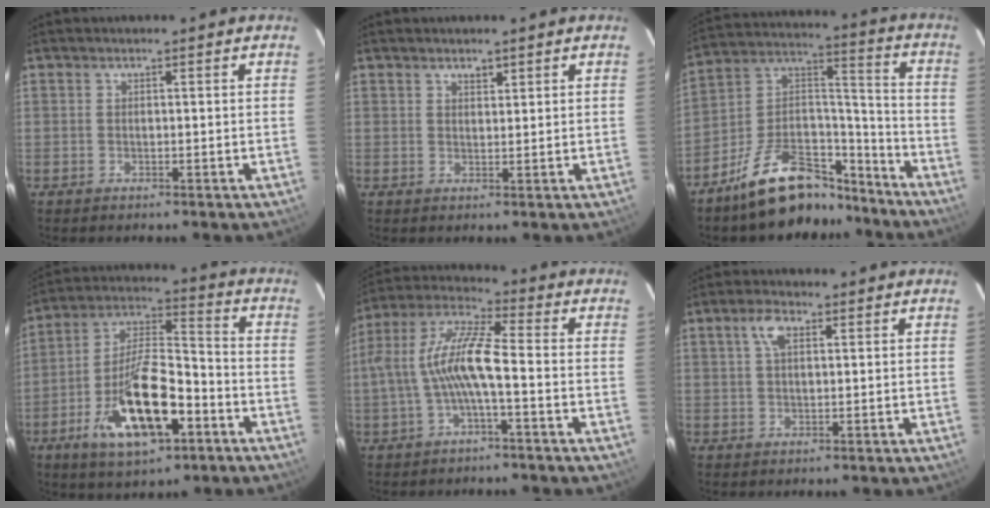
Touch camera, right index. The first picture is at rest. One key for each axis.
{"total": 1.4, "fx": 1.1, "fy": 0.8, "fz": 0.6, "tx": -0.005, "ty": 0.002, "tz": 0.019}
{"total": 18.3, "fx": -14.1, "fy": 7.9, "fz": 8.6, "tx": -0.165, "ty": 0.055, "tz": -0.217}
{"total": 17.7, "fx": -7.8, "fy": 6.8, "fz": 14.4, "tx": -0.281, "ty": 0.002, "tz": -0.131}
{"total": 10.5, "fx": -1.9, "fy": 2.2, "fz": 10.1, "tx": -0.211, "ty": 0.014, "tz": -0.034}
{"total": 3.6, "fx": 1.3, "fy": 1.7, "fz": 2.9, "tx": -0.056, "ty": 0.010, "tz": 0.024}